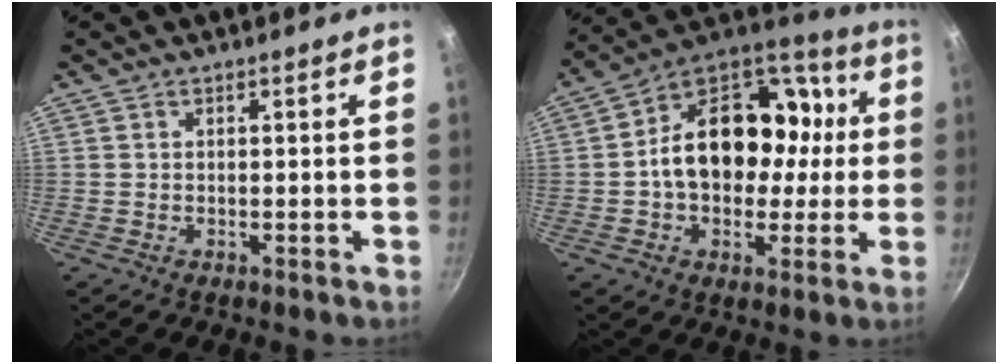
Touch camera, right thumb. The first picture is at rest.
{"total": 21.5, "force": [0.8, 14.6, 15.7], "torque": [-0.202, 0.043, 0.009]}